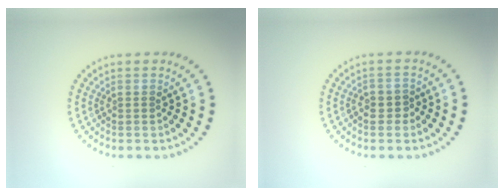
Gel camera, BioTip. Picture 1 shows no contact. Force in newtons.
{"total": 1.4, "press": 1.2, "slide": 0.6}